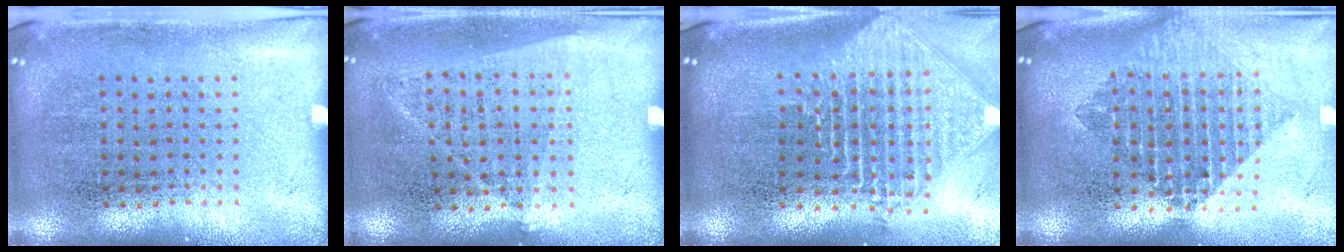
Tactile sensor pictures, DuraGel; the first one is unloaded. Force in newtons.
{"total": 1.0, "press": 0.9, "slide": 0.5}
{"total": 2.5, "press": 1.9, "slide": 1.6}
{"total": 2.1, "press": 1.6, "slide": 1.3}